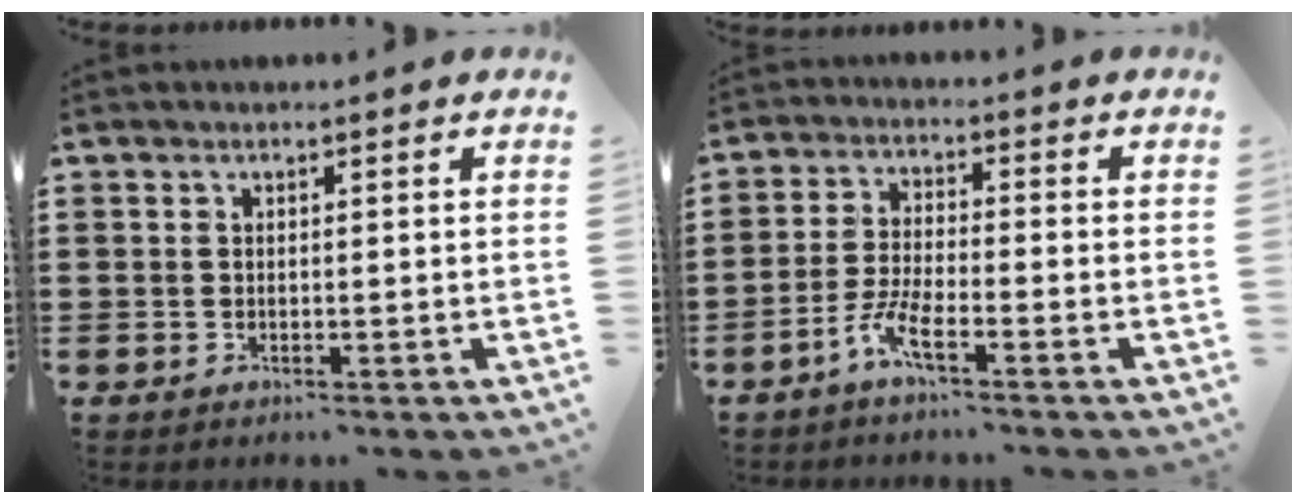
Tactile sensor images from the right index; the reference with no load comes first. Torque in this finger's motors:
{"motor_torque": [1.18, 0.96, 0.33, 0.11]}